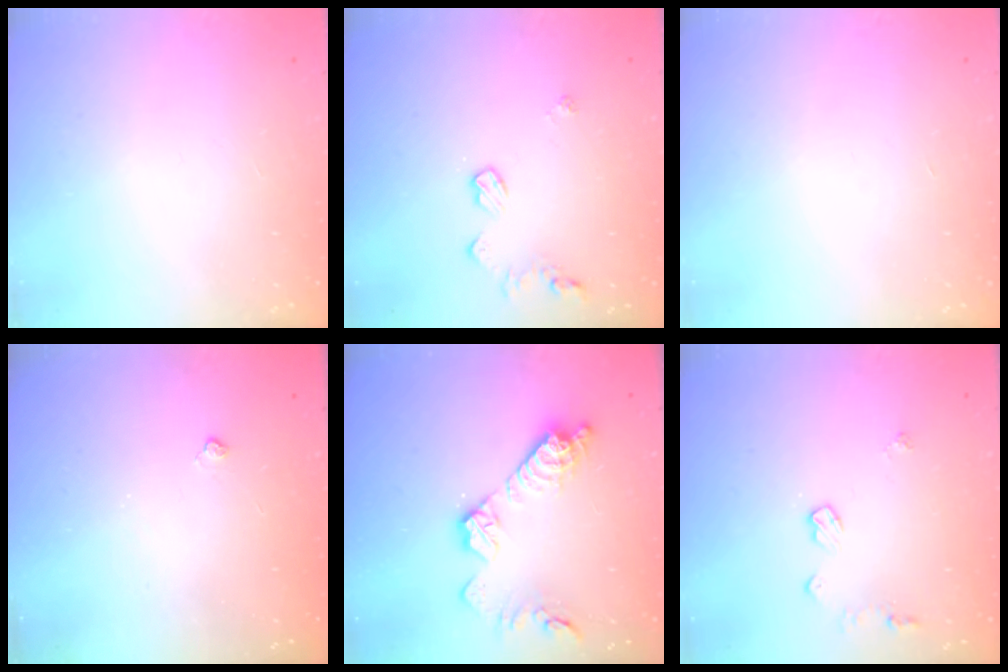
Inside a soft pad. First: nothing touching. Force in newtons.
{"total": 7.1, "press": 7.1, "slide": 0.4}
{"total": 0.0}
{"total": 2.7, "press": 2.7, "slide": 0.6}
{"total": 12.9, "press": 12.9, "slide": 0.7}
{"total": 7.1, "press": 7.1, "slide": 0.2}